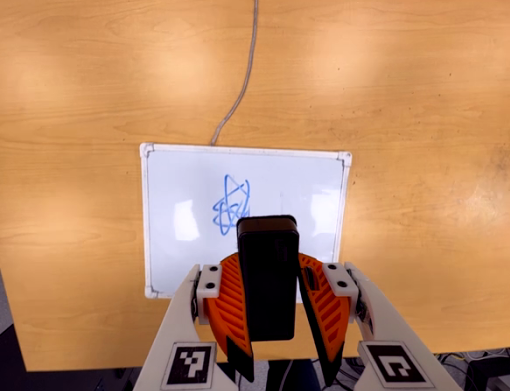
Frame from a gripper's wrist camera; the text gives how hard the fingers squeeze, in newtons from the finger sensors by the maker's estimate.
{"total": 8.1, "left": 7.7, "right": 8.4}